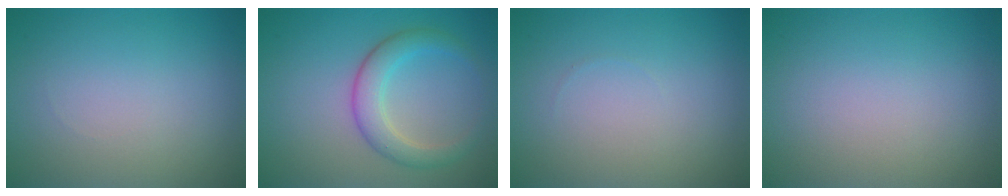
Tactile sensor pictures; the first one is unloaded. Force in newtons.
{"total": 3.5, "press": 3.5, "slide": 0.2}
{"total": 0.0}
{"total": 0.0}